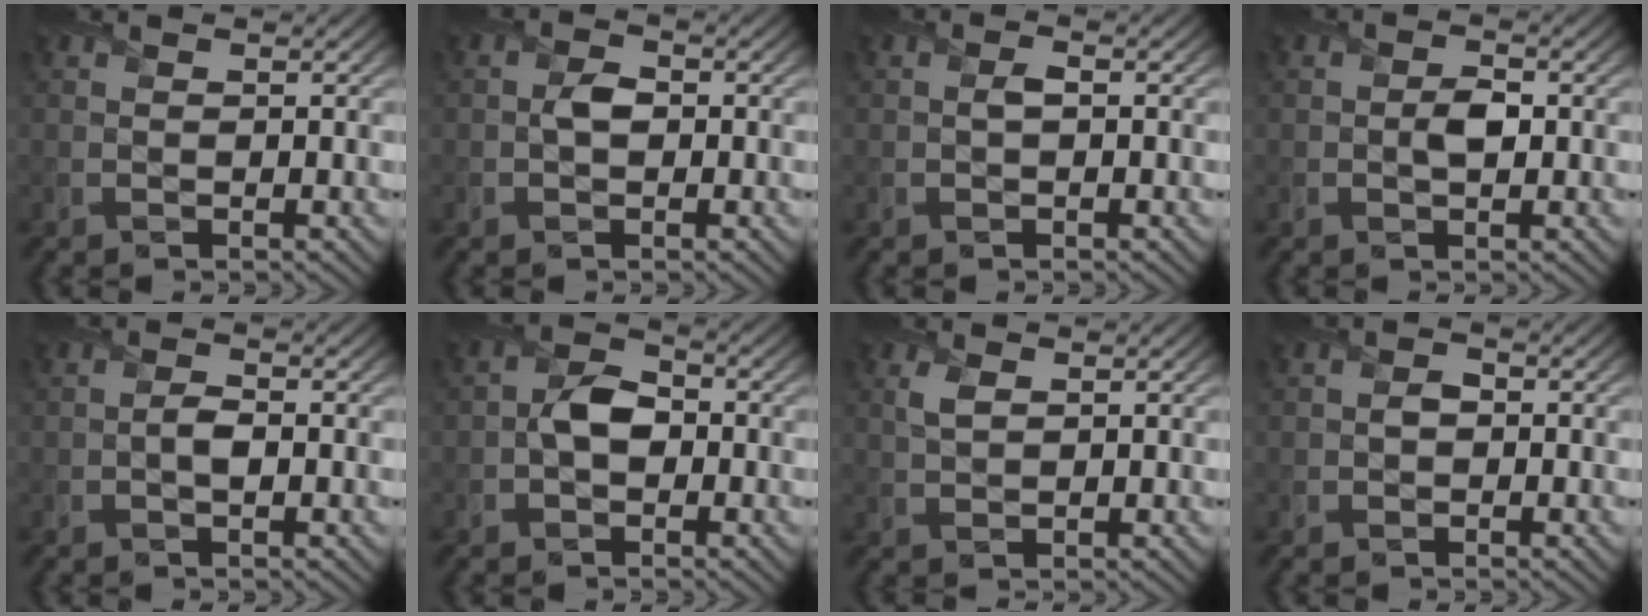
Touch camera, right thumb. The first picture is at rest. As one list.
[{"total": 1.8, "force": [-0.3, 1.3, 1.3], "torque": [-0.024, 0.002, -0.008]}, {"total": 0.9, "force": [-0.1, 0.4, 0.7], "torque": [-0.013, 0.000, -0.002]}, {"total": 2.2, "force": [-0.2, 1.3, 1.7], "torque": [-0.031, -0.002, -0.003]}, {"total": 1.6, "force": [-0.5, 0.8, 1.4], "torque": [-0.023, 0.001, -0.012]}, {"total": 3.6, "force": [-0.8, 2.5, 2.4], "torque": [-0.046, 0.006, -0.022]}, {"total": 1.8, "force": [0.8, 0.9, 1.3], "torque": [-0.037, -0.001, 0.019]}, {"total": 1.1, "force": [-0.4, 0.9, 0.5], "torque": [-0.005, -0.003, -0.010]}]